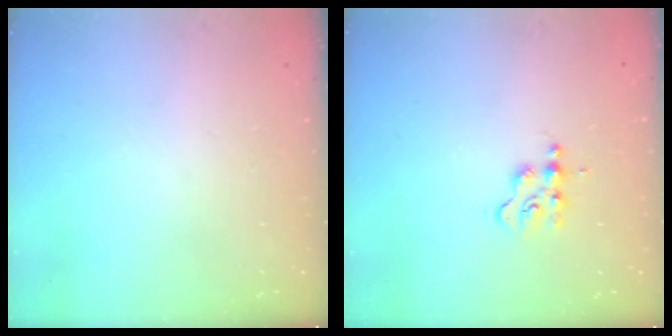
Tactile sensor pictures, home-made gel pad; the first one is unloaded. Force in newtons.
{"total": 3.0, "press": 3.0, "slide": 0.4}